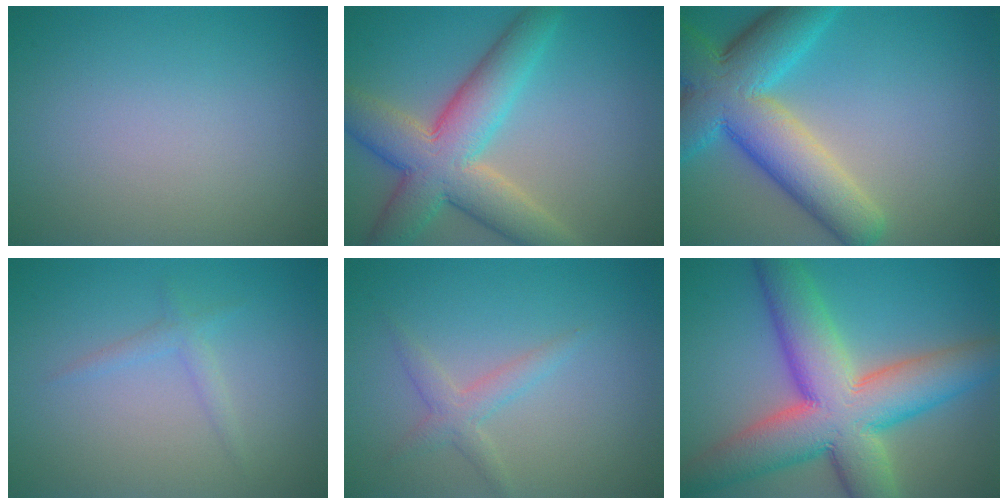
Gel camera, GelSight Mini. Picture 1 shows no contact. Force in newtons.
{"total": 9.0, "press": 8.9, "slide": 0.5}
{"total": 10.4, "press": 10.4, "slide": 0.6}
{"total": 1.3, "press": 1.3, "slide": 0.1}
{"total": 2.0, "press": 2.0, "slide": 0.0}
{"total": 12.3, "press": 12.3, "slide": 0.5}